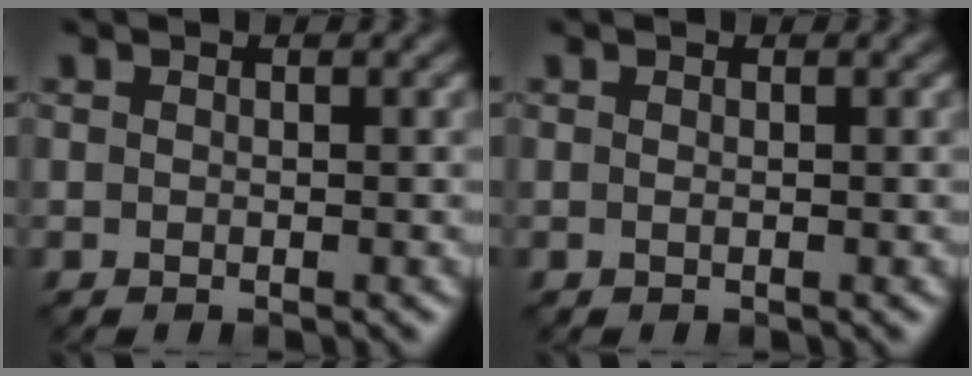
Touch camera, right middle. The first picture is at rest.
{"total": 0.0}